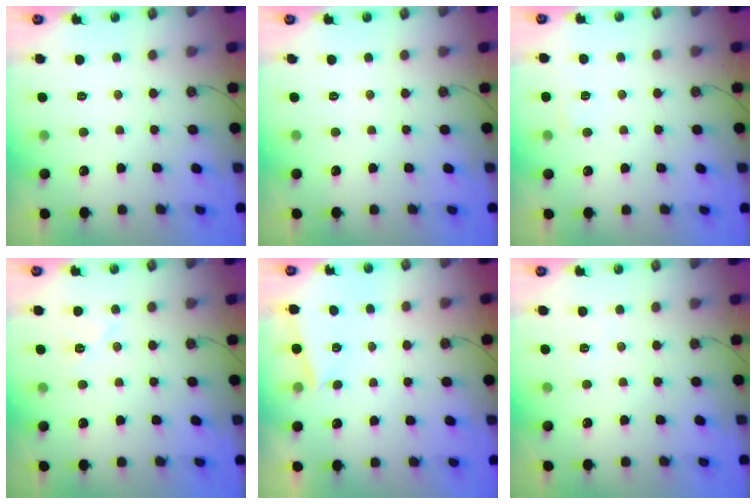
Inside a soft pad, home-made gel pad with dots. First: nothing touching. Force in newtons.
{"total": 0.0}
{"total": 3.7, "press": 2.8, "slide": 2.4}
{"total": 5.9, "press": 5.8, "slide": 0.8}
{"total": 3.3, "press": 2.5, "slide": 2.2}
{"total": 2.9, "press": 1.9, "slide": 2.2}